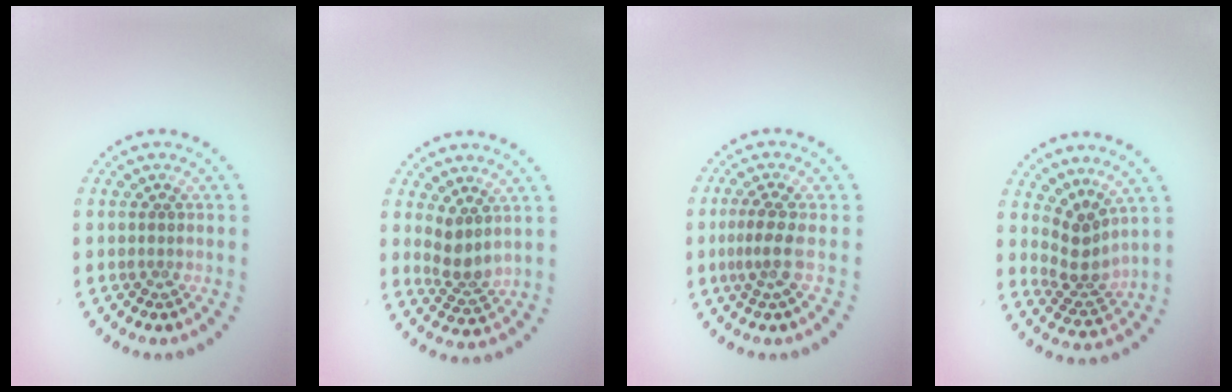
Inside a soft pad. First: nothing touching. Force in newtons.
{"total": 2.5, "press": 1.9, "slide": 1.6}
{"total": 2.3, "press": 1.5, "slide": 1.7}
{"total": 2.9, "press": 2.0, "slide": 2.1}